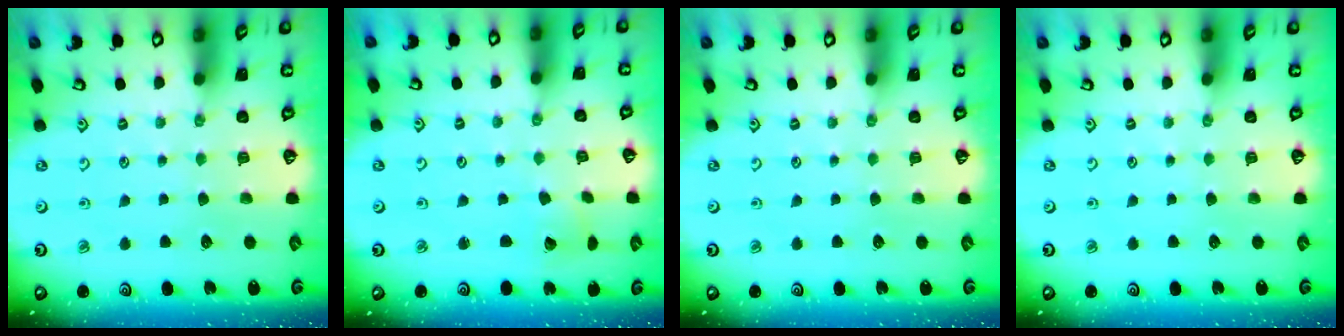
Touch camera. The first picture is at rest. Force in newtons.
{"total": 1.9, "press": 1.9, "slide": 0.3}
{"total": 0.0}
{"total": 0.0}